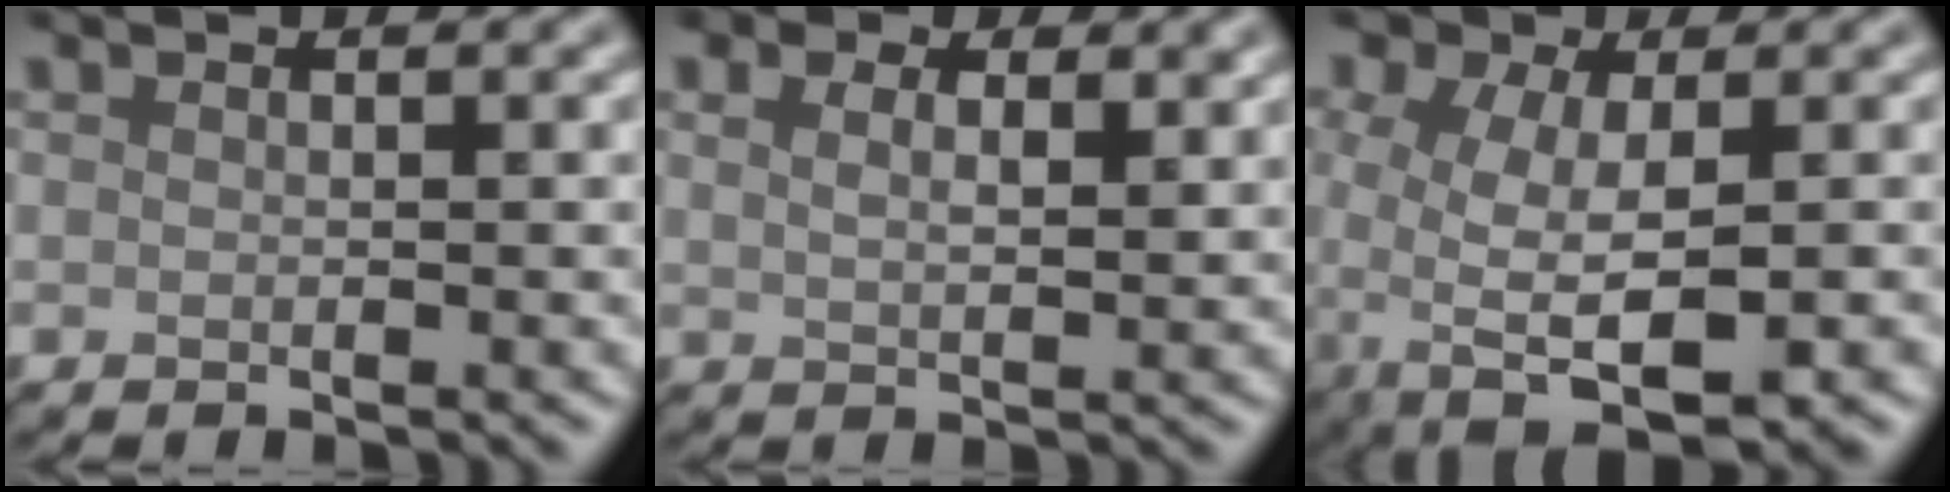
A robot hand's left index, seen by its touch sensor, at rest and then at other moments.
{"total": 4.0, "force": [2.2, 2.1, 2.5], "torque": [-0.043, 0.017, 0.021]}
{"total": 9.1, "force": [-1.5, 5.6, 7.0], "torque": [-0.131, -0.026, -0.003]}